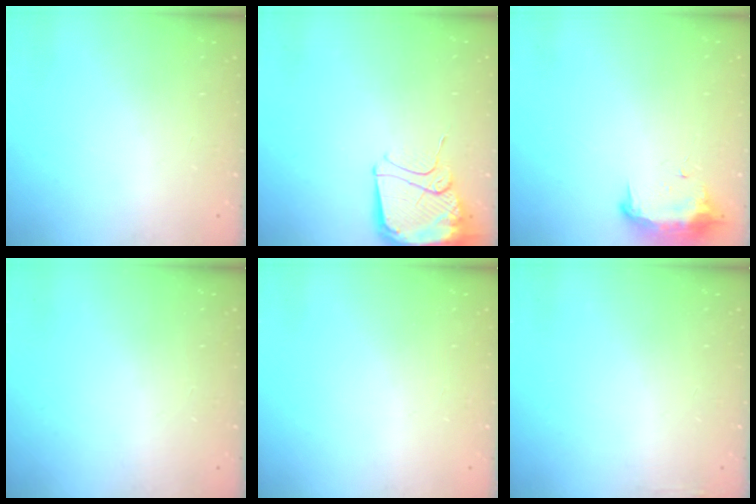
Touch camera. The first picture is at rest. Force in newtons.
{"total": 13.3, "press": 13.2, "slide": 1.4}
{"total": 10.7, "press": 10.6, "slide": 0.7}
{"total": 0.0}
{"total": 0.9, "press": 0.0, "slide": 0.9}
{"total": 3.5, "press": 3.1, "slide": 1.6}